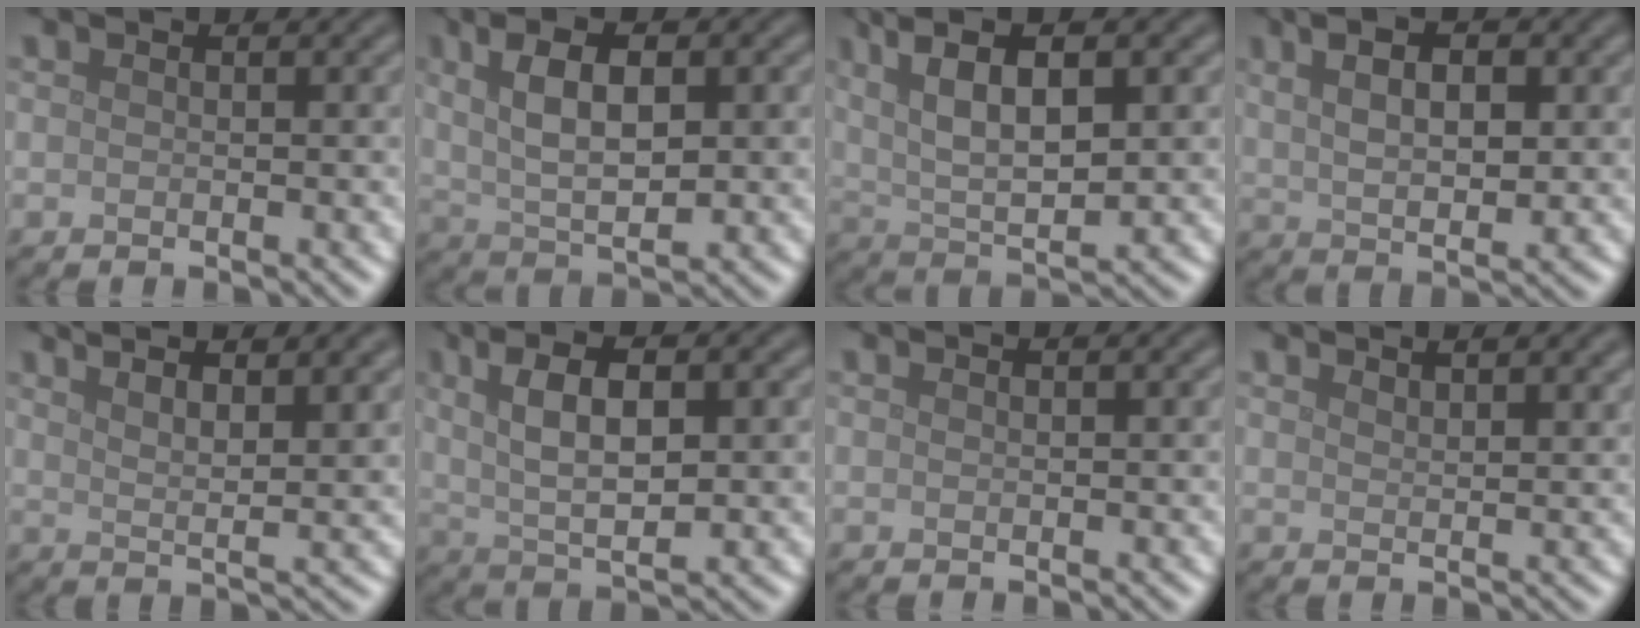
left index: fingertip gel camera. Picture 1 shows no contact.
{"total": 6.9, "force": [1.7, 3.0, 6.0], "torque": [-0.097, 0.006, 0.028]}
{"total": 8.3, "force": [3.0, 3.2, 7.0], "torque": [-0.132, 0.006, 0.053]}
{"total": 7.1, "force": [2.7, 3.3, 5.6], "torque": [-0.094, 0.012, 0.034]}
{"total": 6.7, "force": [4.6, 1.8, 4.6], "torque": [-0.043, 0.024, 0.042]}
{"total": 7.3, "force": [1.8, 2.8, 6.5], "torque": [-0.105, 0.006, 0.028]}
{"total": 0.0}
{"total": 3.5, "force": [2.9, 1.0, 1.6], "torque": [-0.003, 0.015, 0.030]}